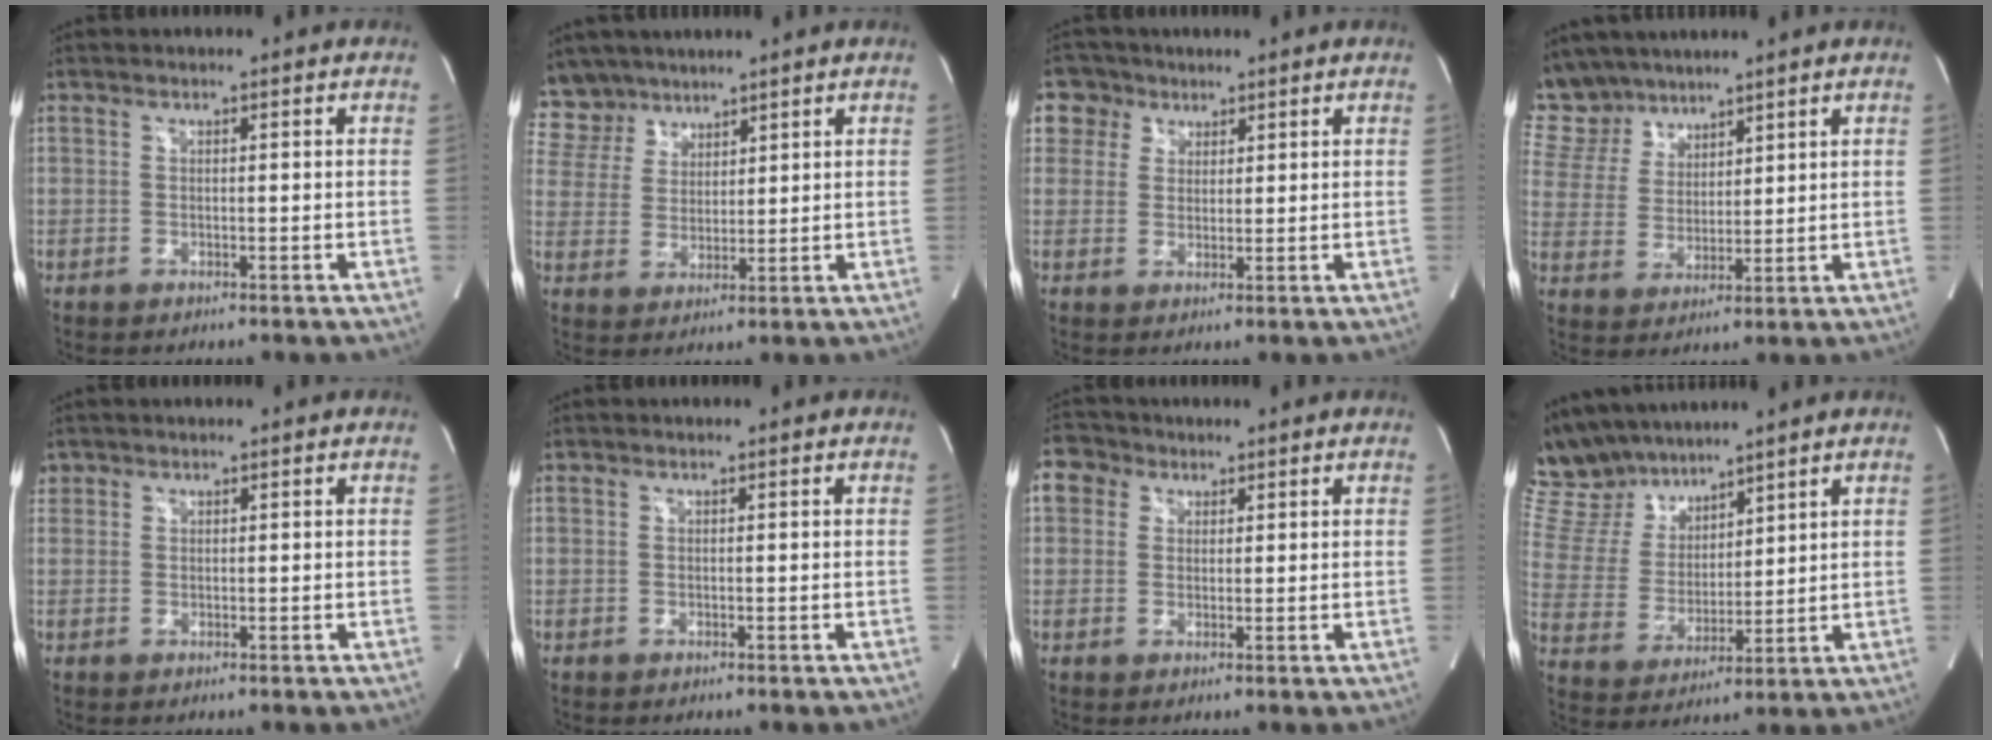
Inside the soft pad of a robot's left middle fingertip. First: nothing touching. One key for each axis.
{"total": 7.1, "fx": 6.1, "fy": 3.7, "fz": 0.0, "tx": -0.006, "ty": 0.010, "tz": 0.132}
{"total": 5.0, "fx": 2.6, "fy": 4.2, "fz": 0.1, "tx": 0.003, "ty": 0.012, "tz": 0.050}
{"total": 9.8, "fx": 8.6, "fy": 4.5, "fz": 1.5, "tx": -0.046, "ty": 0.022, "tz": 0.182}
{"total": 1.1, "fx": 0.7, "fy": 0.8, "fz": 0.0, "tx": 0.008, "ty": 0.009, "tz": 0.011}
{"total": 0.0}
{"total": 4.3, "fx": 1.8, "fy": 3.7, "fz": 0.9, "tx": -0.024, "ty": 0.019, "tz": 0.034}
{"total": 12.4, "fx": 11.1, "fy": 4.6, "fz": 3.2, "tx": -0.079, "ty": 0.024, "tz": 0.223}